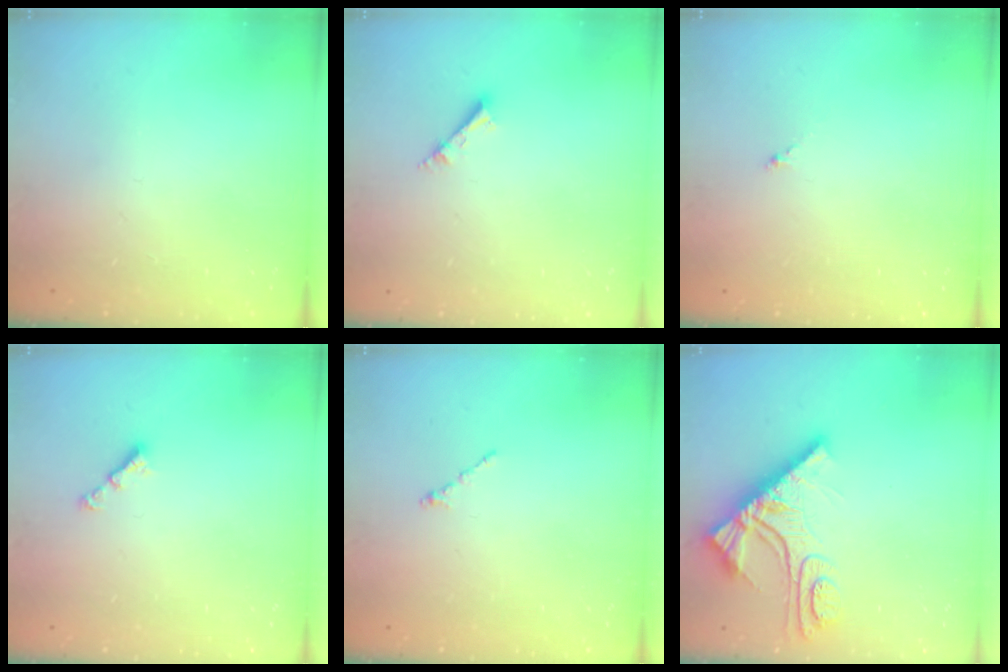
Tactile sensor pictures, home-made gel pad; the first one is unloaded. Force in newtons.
{"total": 2.5, "press": 2.5, "slide": 0.1}
{"total": 0.0}
{"total": 2.8, "press": 2.7, "slide": 0.5}
{"total": 0.0}
{"total": 11.8, "press": 11.8, "slide": 1.2}